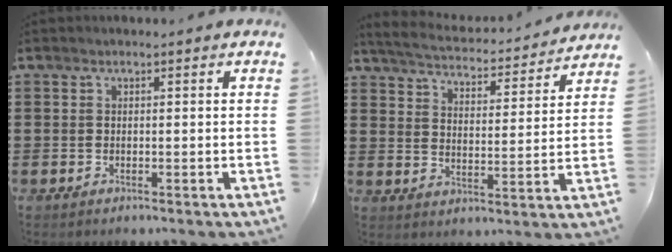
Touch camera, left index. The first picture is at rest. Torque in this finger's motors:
{"motor_torque": [1.07, -1.07, 0.02, 0.04]}